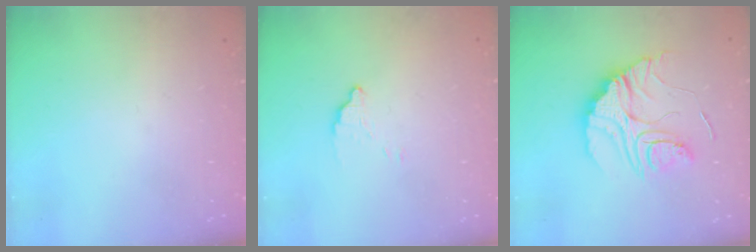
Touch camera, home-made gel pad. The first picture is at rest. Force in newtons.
{"total": 2.5, "press": 2.5, "slide": 0.1}
{"total": 17.5, "press": 17.5, "slide": 1.0}